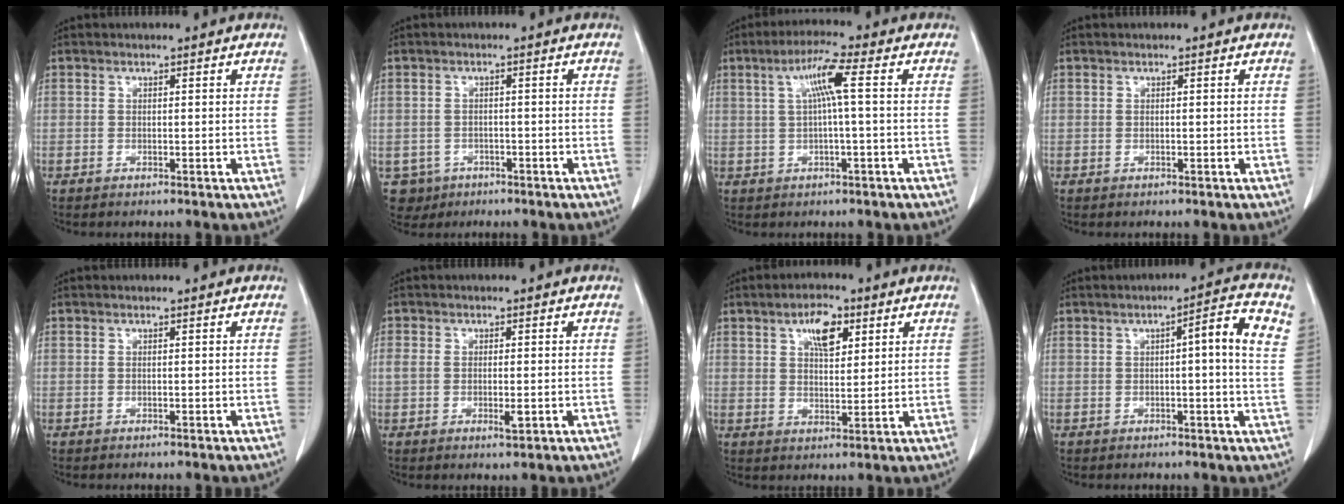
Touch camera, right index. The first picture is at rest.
{"total": 5.5, "force": [-2.6, 4.9, 0.6], "torque": [-0.016, 0.006, -0.034]}
{"total": 6.0, "force": [1.2, 0.2, 5.8], "torque": [-0.111, 0.017, 0.024]}
{"total": 0.0}
{"total": 0.0}
{"total": 4.3, "force": [-0.6, 2.0, 3.7], "torque": [-0.087, 0.006, -0.006]}
{"total": 6.8, "force": [3.2, 3.1, 5.1], "torque": [-0.091, 0.007, 0.056]}
{"total": 7.6, "force": [2.1, 0.6, 7.3], "torque": [-0.103, 0.015, 0.023]}